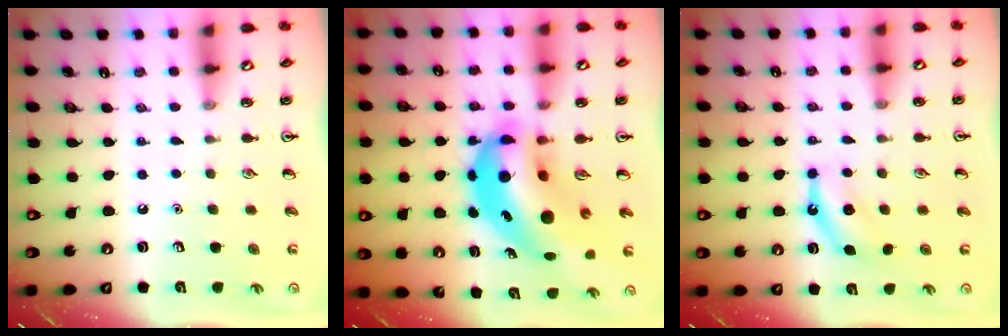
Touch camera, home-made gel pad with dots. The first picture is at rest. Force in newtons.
{"total": 14.2, "press": 13.6, "slide": 4.1}
{"total": 5.3, "press": 5.3, "slide": 0.7}